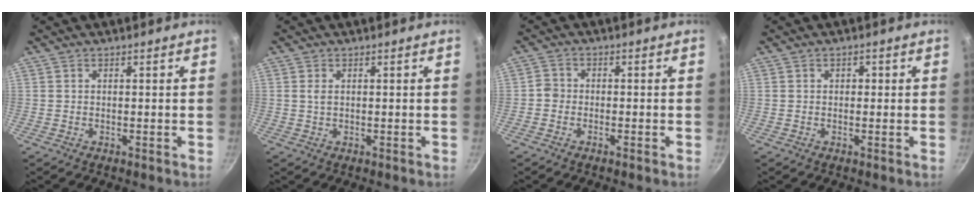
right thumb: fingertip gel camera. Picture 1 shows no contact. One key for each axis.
{"total": 1.2, "fx": 0.3, "fy": 0.6, "fz": 1.0, "tx": -0.019, "ty": 0.001, "tz": 0.005}
{"total": 2.4, "fx": -1.5, "fy": 1.6, "fz": 1.0, "tx": -0.019, "ty": 0.018, "tz": -0.035}
{"total": 1.3, "fx": 0.3, "fy": 1.0, "fz": 0.8, "tx": -0.005, "ty": 0.005, "tz": 0.002}